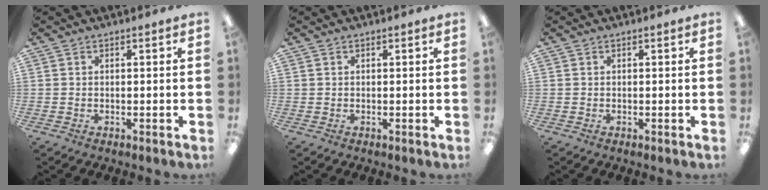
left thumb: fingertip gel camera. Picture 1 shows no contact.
{"total": 0.0}
{"total": 0.0}